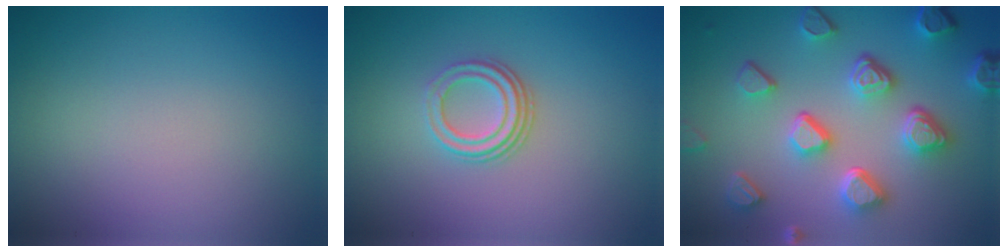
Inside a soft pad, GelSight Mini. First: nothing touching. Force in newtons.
{"total": 3.0, "press": 2.3, "slide": 1.9}
{"total": 6.7, "press": 5.3, "slide": 4.2}